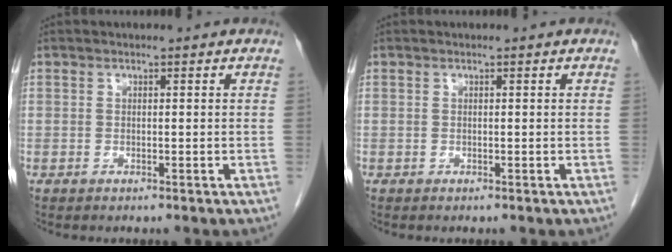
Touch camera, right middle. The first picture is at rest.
{"total": 0.0}